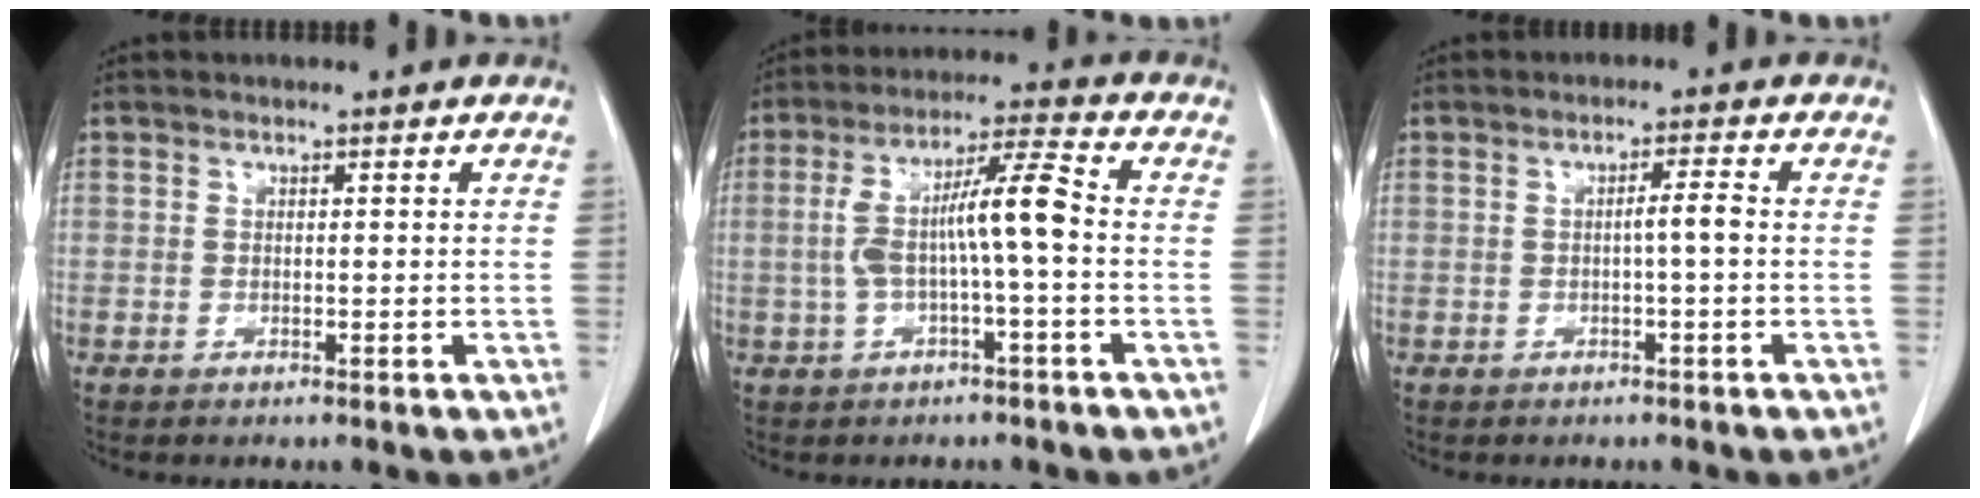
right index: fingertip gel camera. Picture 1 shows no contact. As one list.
[{"total": 9.0, "force": [-0.5, 0.7, 9.0], "torque": [-0.173, 0.030, -0.012]}, {"total": 2.3, "force": [-0.2, -0.1, 2.3], "torque": [-0.037, 0.003, -0.004]}]